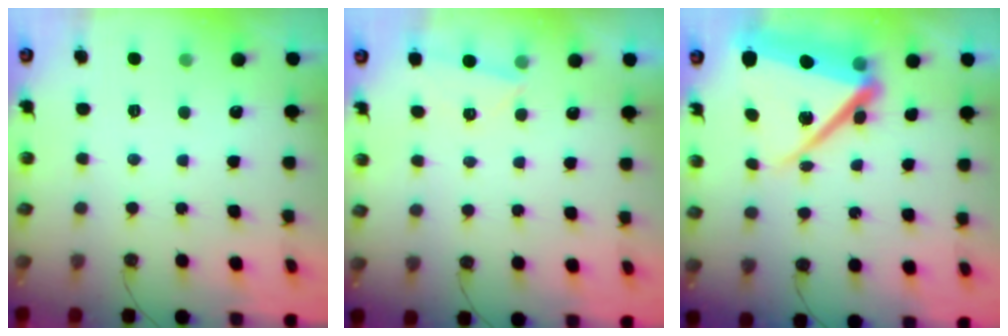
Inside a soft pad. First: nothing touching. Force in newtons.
{"total": 1.9, "press": 1.8, "slide": 0.6}
{"total": 17.5, "press": 17.4, "slide": 2.2}